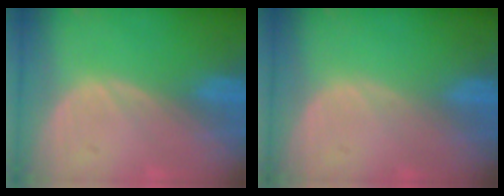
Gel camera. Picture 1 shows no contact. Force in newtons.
{"total": 0.0}